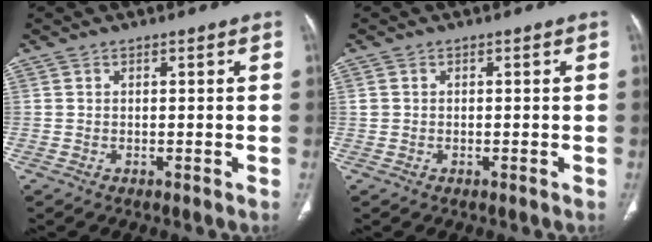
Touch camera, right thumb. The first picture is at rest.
{"total": 0.8, "force": [0.0, 0.7, 0.3], "torque": [-0.004, 0.002, 0.001]}